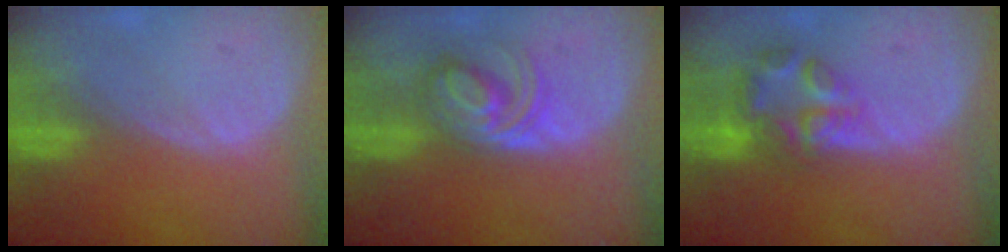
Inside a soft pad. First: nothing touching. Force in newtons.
{"total": 5.6, "press": 5.4, "slide": 1.1}
{"total": 7.0, "press": 6.1, "slide": 3.4}